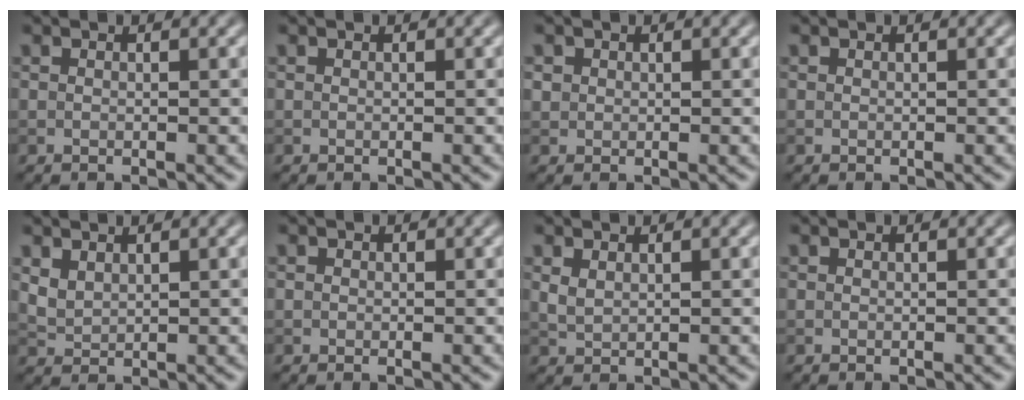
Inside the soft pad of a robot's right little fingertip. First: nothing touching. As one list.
[{"total": 0.0}, {"total": 0.8, "force": [0.2, 0.7, 0.1], "torque": [0.004, -0.003, 0.007]}, {"total": 0.0}, {"total": 1.8, "force": [1.2, 1.0, 0.8], "torque": [-0.024, -0.001, 0.031]}, {"total": 0.0}, {"total": 1.2, "force": [0.7, 0.6, 0.7], "torque": [-0.021, -0.001, 0.020]}, {"total": 0.0}]